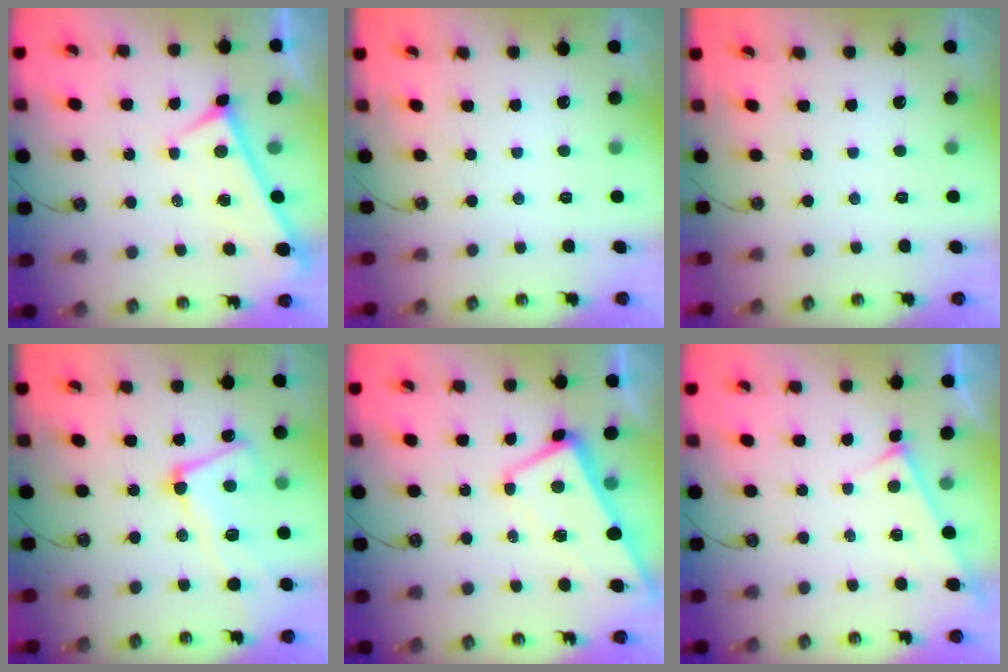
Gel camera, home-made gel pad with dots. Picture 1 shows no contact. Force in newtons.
{"total": 0.0}
{"total": 0.0}
{"total": 8.2, "press": 8.1, "slide": 1.5}
{"total": 1.2, "press": 1.0, "slide": 0.7}
{"total": 6.2, "press": 6.2, "slide": 0.2}